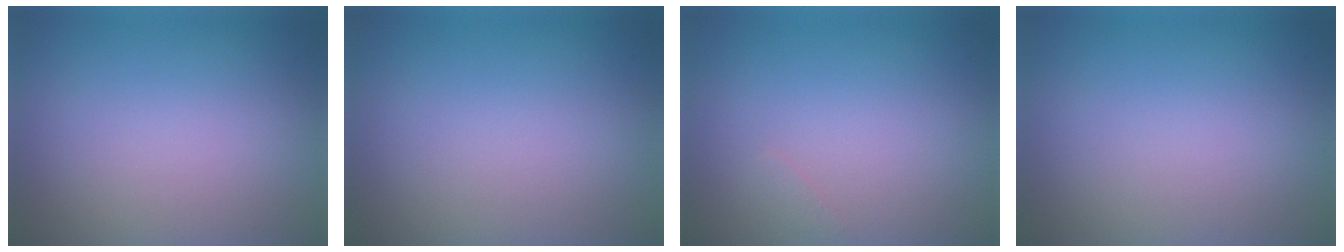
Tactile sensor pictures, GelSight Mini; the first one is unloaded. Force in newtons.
{"total": 0.0}
{"total": 0.5, "press": 0.5, "slide": 0.1}
{"total": 0.0}